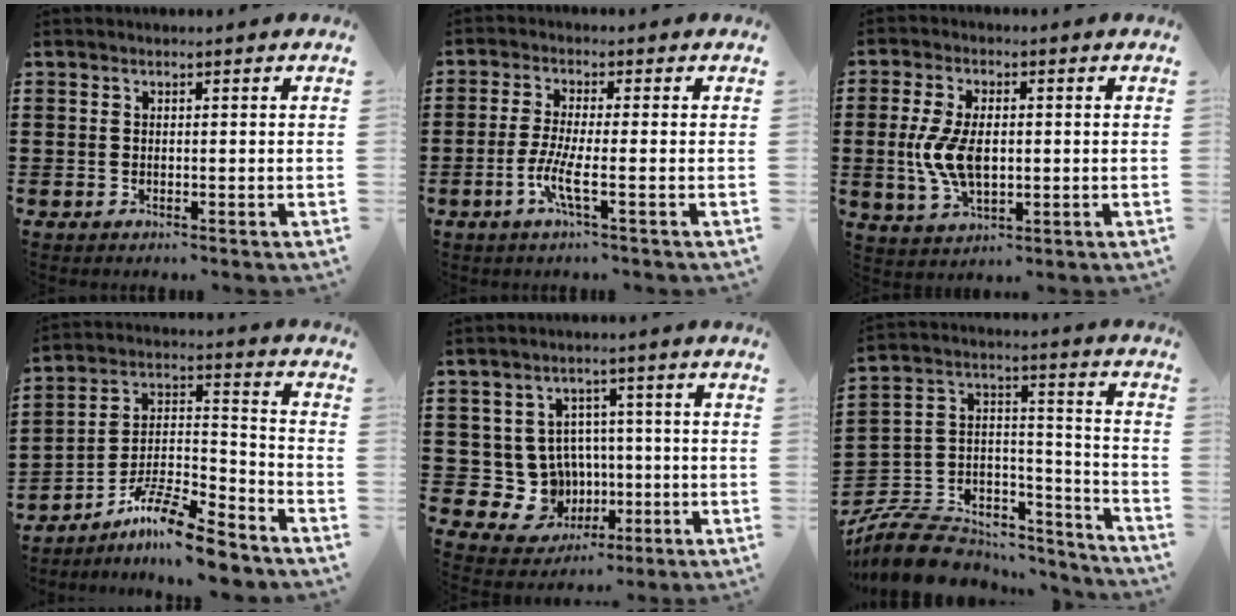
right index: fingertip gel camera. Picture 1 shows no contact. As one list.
[{"total": 5.1, "force": [-2.0, 0.4, 4.6], "torque": [-0.108, -0.015, -0.046]}, {"total": 7.9, "force": [-0.1, 4.1, 6.8], "torque": [-0.161, -0.005, -0.008]}, {"total": 10.5, "force": [-8.8, 1.6, 5.5], "torque": [-0.103, 0.020, -0.172]}, {"total": 8.2, "force": [0.1, 7.7, 2.8], "torque": [-0.071, -0.004, 0.015]}, {"total": 9.2, "force": [-7.5, 4.5, 2.5], "torque": [-0.065, 0.010, -0.143]}]